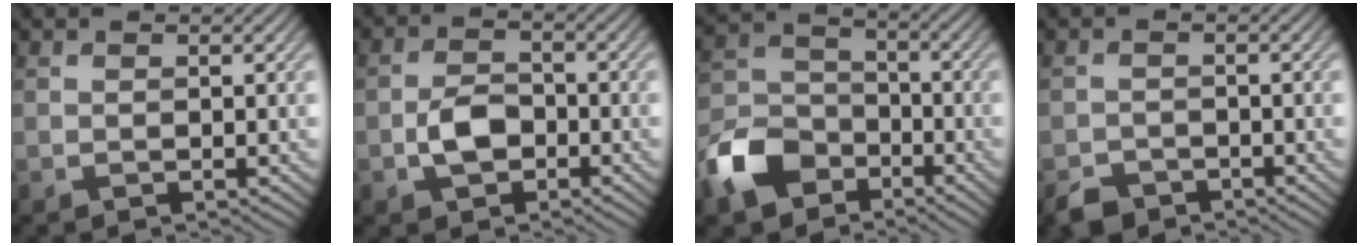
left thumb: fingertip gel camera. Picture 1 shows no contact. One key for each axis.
{"total": 4.2, "fx": -1.7, "fy": 2.8, "fz": 2.7, "tx": -0.058, "ty": 0.003, "tz": -0.037}
{"total": 9.8, "fx": -5.6, "fy": 6.6, "fz": 4.6, "tx": -0.120, "ty": -0.012, "tz": -0.129}
{"total": 2.9, "fx": -2.3, "fy": 1.6, "fz": 0.8, "tx": -0.016, "ty": -0.005, "tz": -0.049}